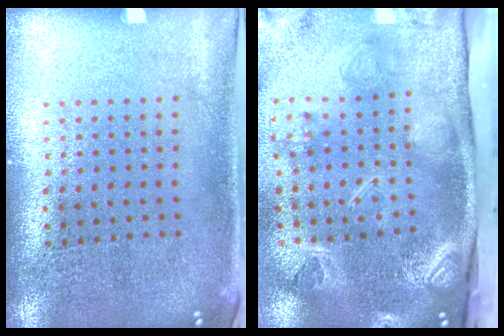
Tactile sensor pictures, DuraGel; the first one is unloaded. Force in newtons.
{"total": 4.6, "press": 3.2, "slide": 3.3}